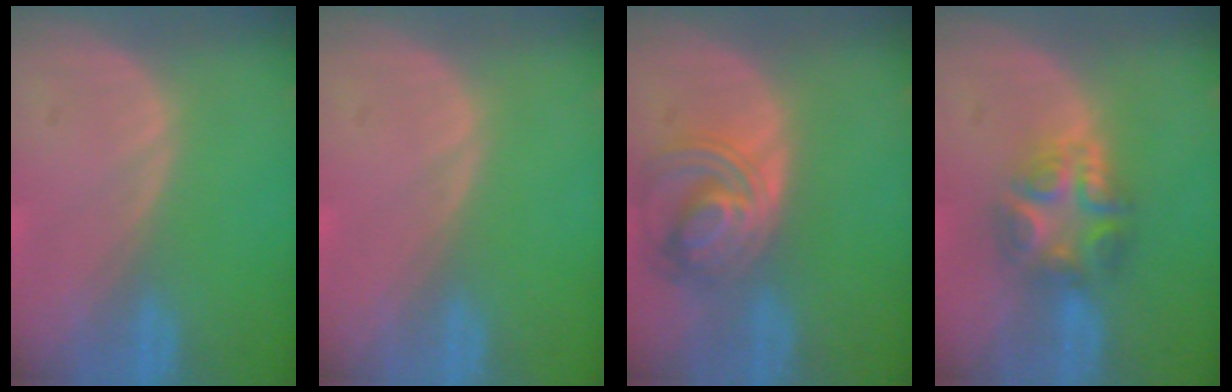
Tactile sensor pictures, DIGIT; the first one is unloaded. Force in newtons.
{"total": 0.0}
{"total": 6.8, "press": 6.7, "slide": 1.2}
{"total": 6.8, "press": 6.2, "slide": 2.9}